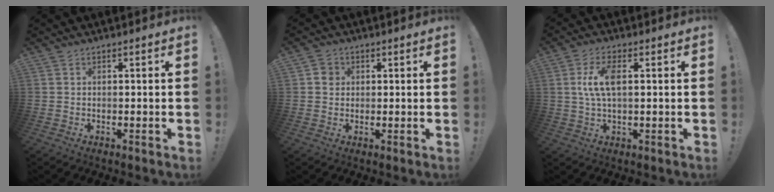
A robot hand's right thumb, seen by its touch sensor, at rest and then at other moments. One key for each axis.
{"total": 3.8, "fx": 0.6, "fy": 3.6, "fz": 1.1, "tx": -0.006, "ty": 0.004, "tz": 0.010}
{"total": 8.1, "fx": 1.2, "fy": 3.5, "fz": 7.2, "tx": -0.139, "ty": 0.001, "tz": 0.018}